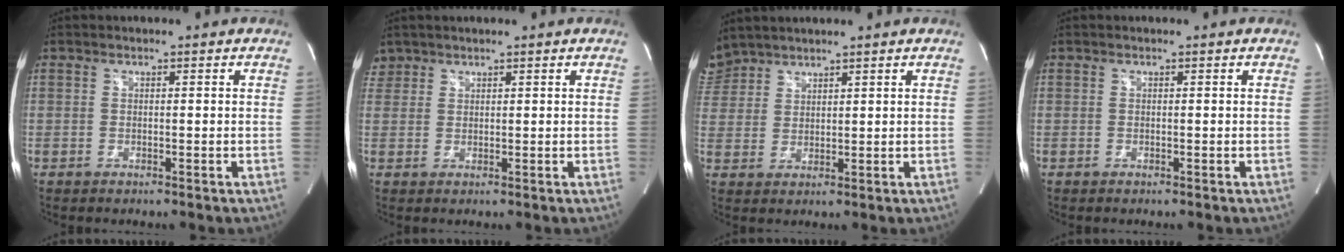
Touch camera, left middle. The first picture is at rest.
{"total": 2.3, "force": [1.8, 1.5, -0.2], "torque": [0.009, 0.013, 0.033]}
{"total": 5.4, "force": [4.9, 2.1, 0.1], "torque": [-0.008, 0.016, 0.107]}
{"total": 0.0}